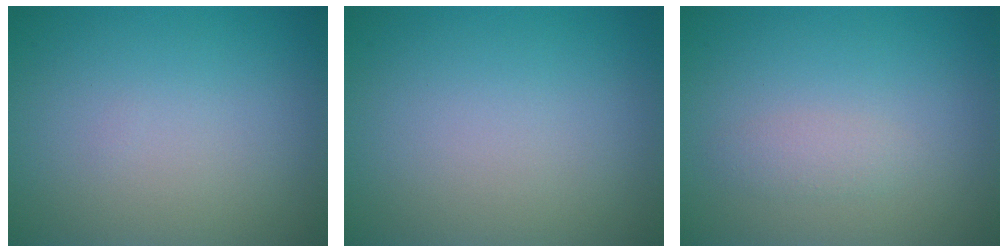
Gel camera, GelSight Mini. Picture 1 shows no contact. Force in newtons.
{"total": 0.0}
{"total": 1.2, "press": 1.2, "slide": 0.1}